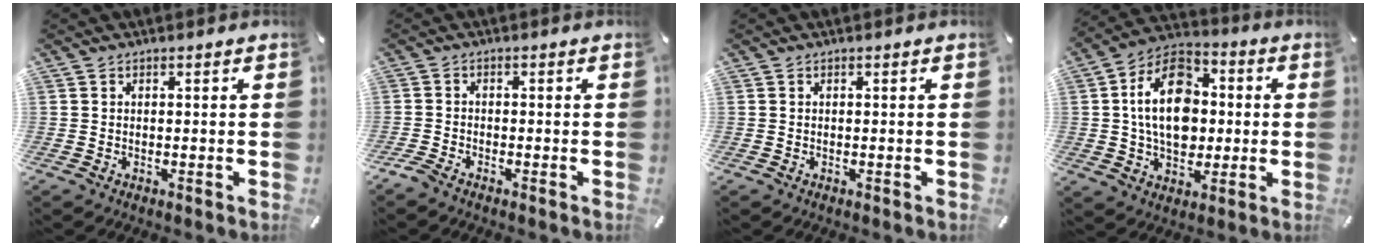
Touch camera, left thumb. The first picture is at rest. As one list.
[{"total": 2.0, "force": [-1.8, 0.3, 0.8], "torque": [-0.027, 0.002, -0.038]}, {"total": 0.0}, {"total": 16.9, "force": [0.6, 12.1, 11.8], "torque": [-0.227, 0.011, 0.007]}]